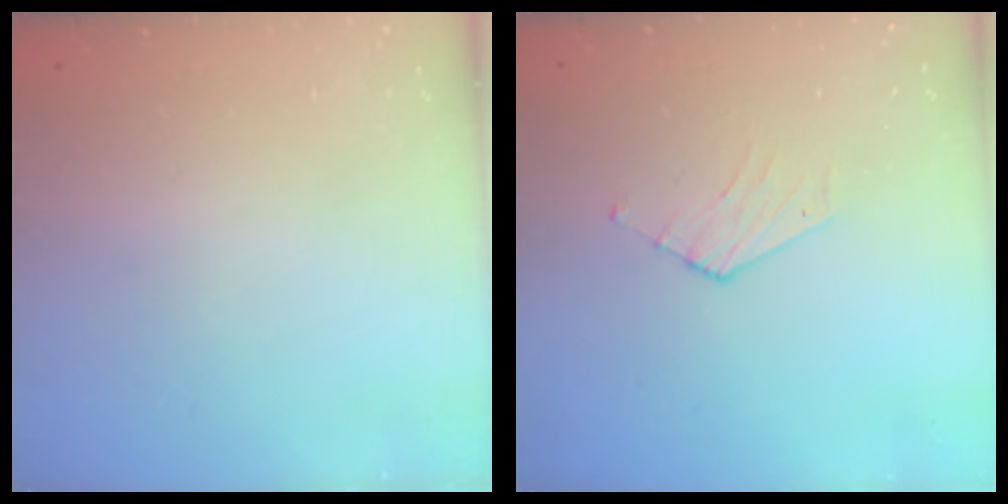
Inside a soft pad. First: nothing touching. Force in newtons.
{"total": 3.5, "press": 3.5, "slide": 0.3}